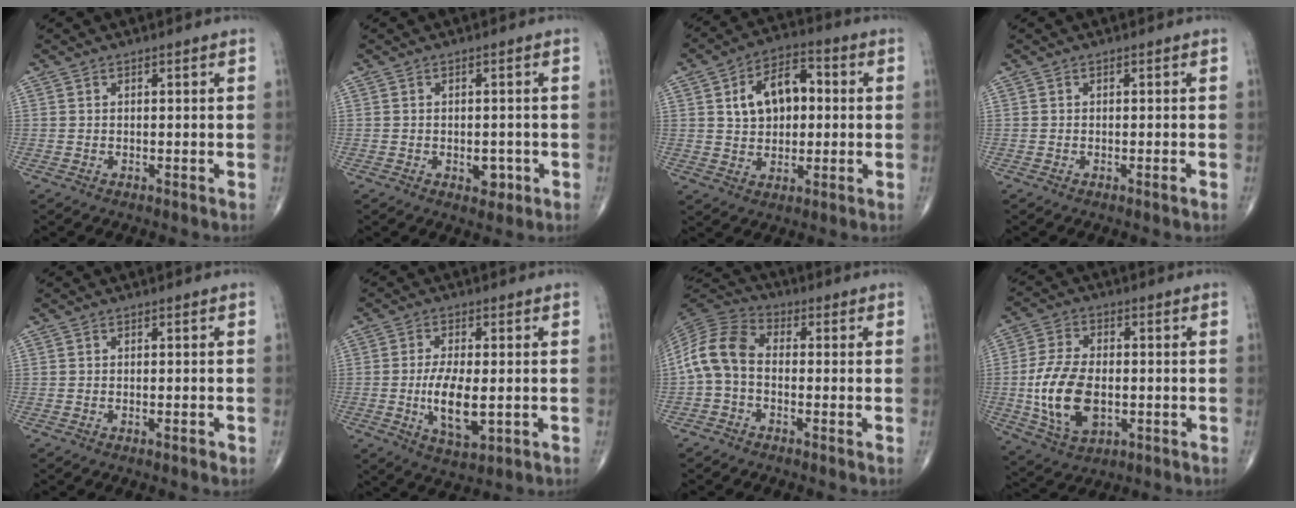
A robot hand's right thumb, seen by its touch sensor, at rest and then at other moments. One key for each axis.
{"total": 3.0, "fx": -0.9, "fy": 2.0, "fz": 2.1, "tx": -0.007, "ty": 0.005, "tz": -0.008}
{"total": 11.6, "fx": 1.9, "fy": 7.5, "fz": 8.6, "tx": -0.115, "ty": 0.015, "tz": 0.027}
{"total": 0.7, "fx": -0.4, "fy": 0.1, "fz": 0.5, "tx": -0.011, "ty": -0.001, "tz": -0.007}
{"total": 1.0, "fx": -0.5, "fy": 0.3, "fz": 0.8, "tx": -0.014, "ty": -0.002, "tz": -0.007}
{"total": 8.9, "fx": -1.2, "fy": 3.6, "fz": 8.1, "tx": -0.145, "ty": -0.011, "tz": -0.018}
{"total": 9.2, "fx": -1.2, "fy": 6.1, "fz": 6.8, "tx": -0.134, "ty": 0.027, "tz": -0.041}
{"total": 13.6, "fx": -1.8, "fy": 7.9, "fz": 10.9, "tx": -0.207, "ty": 0.002, "tz": -0.027}